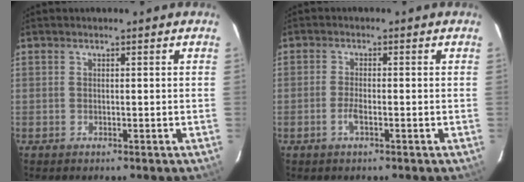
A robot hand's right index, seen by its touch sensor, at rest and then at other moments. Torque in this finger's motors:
{"motor_torque": [-0.06, 0.07, 0.00, 0.00]}